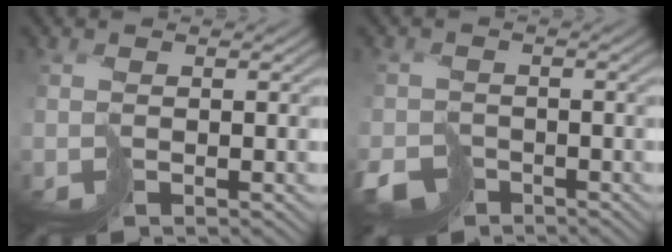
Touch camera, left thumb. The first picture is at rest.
{"total": 3.8, "force": [-3.1, 2.0, 0.7], "torque": [-0.006, -0.017, -0.050]}